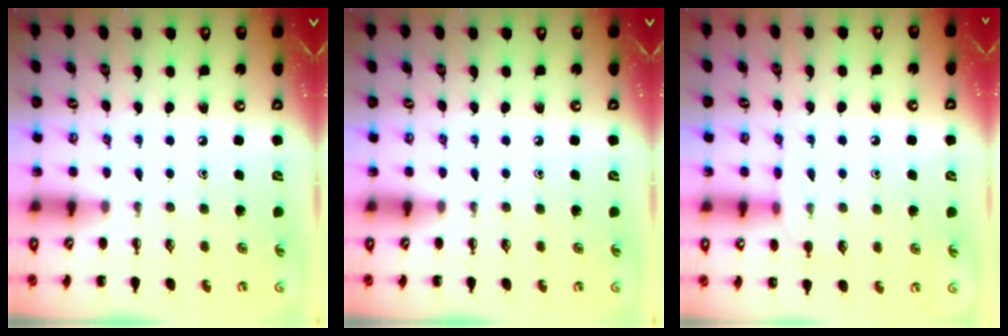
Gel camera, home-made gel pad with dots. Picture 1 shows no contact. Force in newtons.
{"total": 0.0}
{"total": 7.7, "press": 7.5, "slide": 1.5}